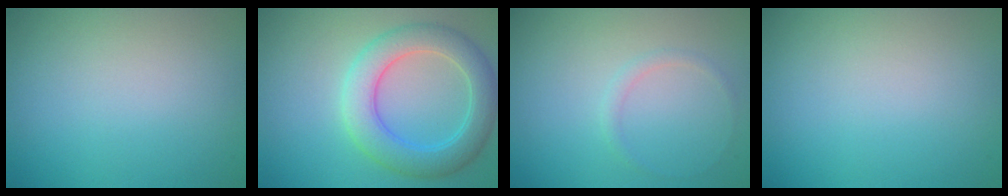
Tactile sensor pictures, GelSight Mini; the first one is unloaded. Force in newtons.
{"total": 5.4, "press": 5.4, "slide": 0.1}
{"total": 0.8, "press": 0.8, "slide": 0.0}
{"total": 0.0}